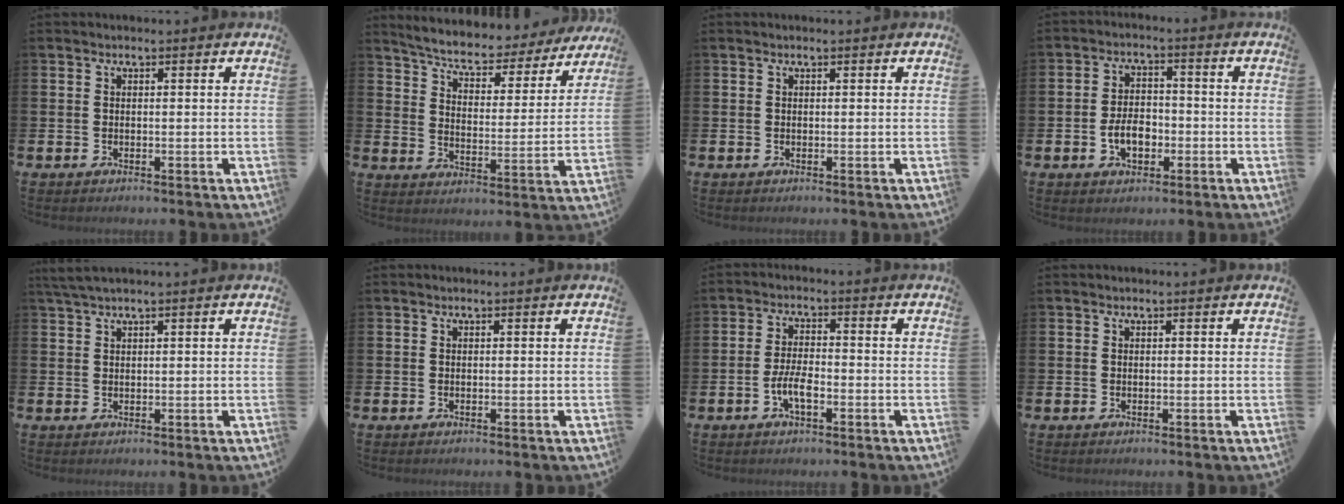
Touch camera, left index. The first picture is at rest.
{"total": 5.9, "force": [5.5, 1.2, 1.6], "torque": [-0.061, -0.045, 0.089]}
{"total": 0.0}
{"total": 4.7, "force": [-1.4, 3.0, 3.3], "torque": [-0.051, 0.005, -0.030]}
{"total": 2.1, "force": [1.6, 0.0, 1.4], "torque": [-0.030, 0.003, 0.029]}
{"total": 0.0}
{"total": 3.9, "force": [-1.5, 1.5, 3.3], "torque": [-0.077, 0.004, -0.030]}
{"total": 0.0}